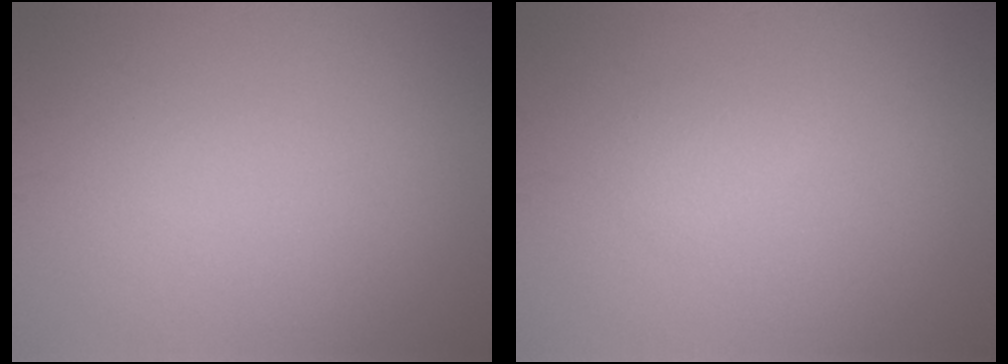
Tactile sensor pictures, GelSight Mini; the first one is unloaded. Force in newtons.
{"total": 1.1, "press": 1.1, "slide": 0.1}